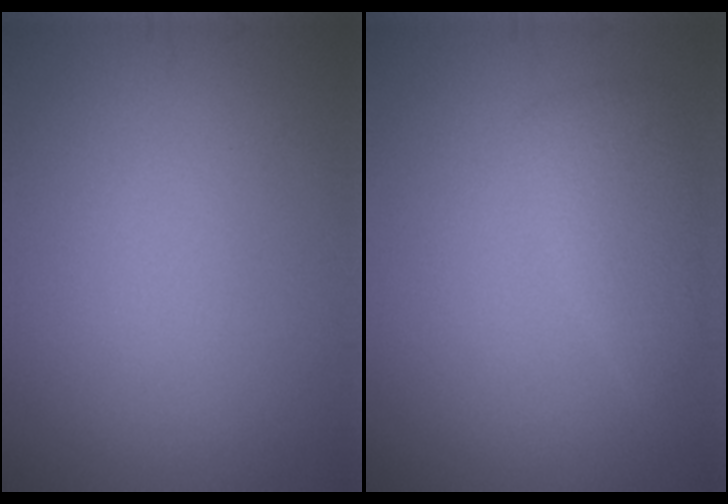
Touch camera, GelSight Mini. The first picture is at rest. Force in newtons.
{"total": 2.6, "press": 2.6, "slide": 0.1}